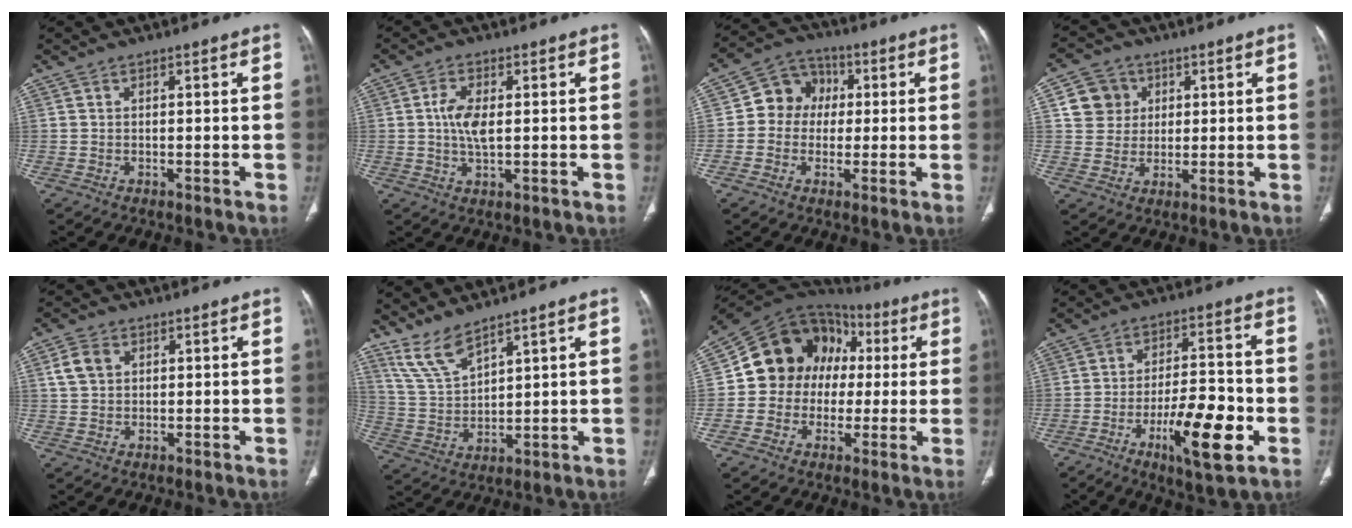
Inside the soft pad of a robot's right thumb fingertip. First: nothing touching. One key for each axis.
{"total": 5.5, "fx": 0.5, "fy": 2.3, "fz": 5.0, "tx": -0.106, "ty": -0.004, "tz": 0.006}
{"total": 8.7, "fx": 0.6, "fy": 7.7, "fz": 4.0, "tx": -0.030, "ty": 0.020, "tz": -0.005}
{"total": 7.3, "fx": 2.2, "fy": 6.8, "fz": 1.8, "tx": -0.003, "ty": 0.000, "tz": 0.039}
{"total": 4.3, "fx": 1.4, "fy": 3.2, "fz": 2.4, "tx": -0.044, "ty": 0.005, "tz": 0.029}
{"total": 7.5, "fx": 6.3, "fy": 1.6, "fz": 3.8, "tx": -0.080, "ty": -0.039, "tz": 0.146}
{"total": 16.2, "fx": 1.3, "fy": 14.1, "fz": 7.9, "tx": -0.088, "ty": 0.043, "tz": 0.020}
{"total": 13.8, "fx": -5.3, "fy": 4.0, "fz": 12.2, "tx": -0.194, "ty": 0.019, "tz": -0.082}